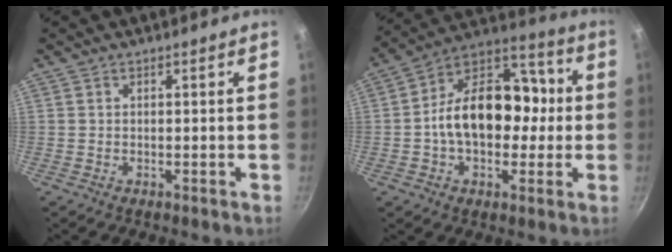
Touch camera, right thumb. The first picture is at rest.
{"total": 19.4, "force": [-0.4, 12.4, 14.9], "torque": [-0.203, 0.041, -0.015]}